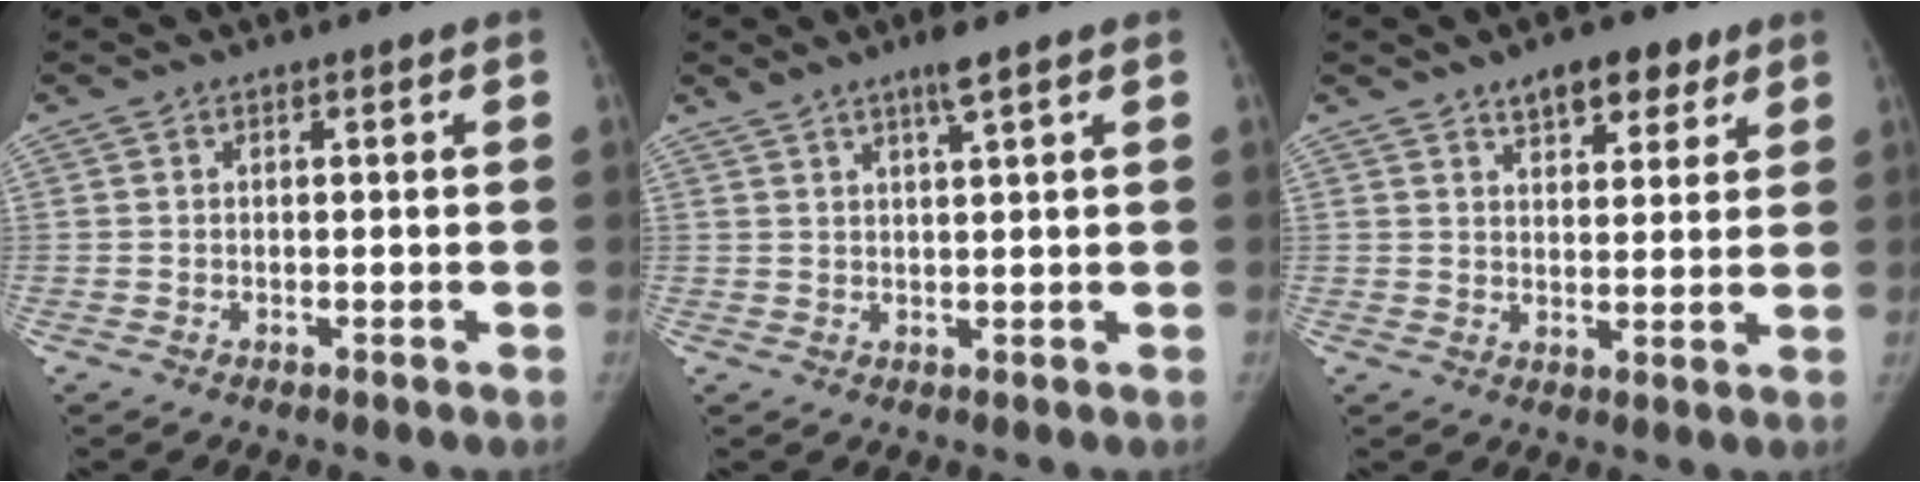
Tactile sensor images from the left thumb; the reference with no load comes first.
{"total": 3.7, "force": [2.5, 0.0, 2.8], "torque": [-0.056, -0.005, 0.048]}
{"total": 7.5, "force": [4.8, 3.7, 4.4], "torque": [-0.032, -0.022, 0.068]}